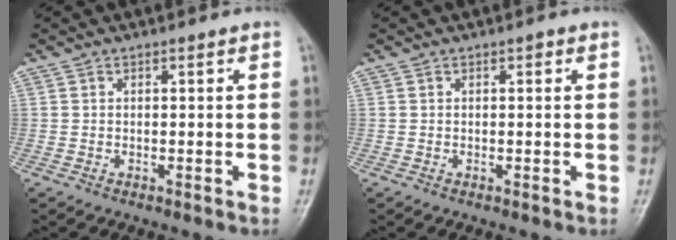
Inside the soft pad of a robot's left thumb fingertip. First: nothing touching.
{"total": 0.7, "force": [0.3, 0.4, 0.6], "torque": [-0.004, 0.002, 0.000]}